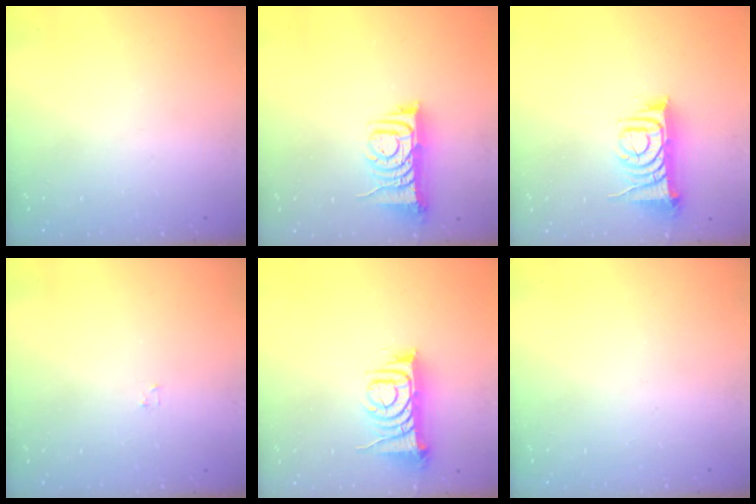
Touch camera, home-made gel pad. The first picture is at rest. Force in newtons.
{"total": 7.9, "press": 7.9, "slide": 1.0}
{"total": 9.7, "press": 9.6, "slide": 1.2}
{"total": 1.2, "press": 1.2, "slide": 0.2}
{"total": 9.7, "press": 9.6, "slide": 1.2}
{"total": 0.0}